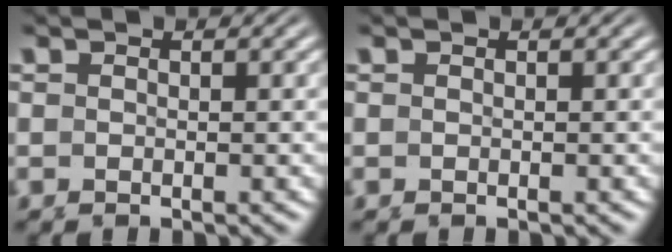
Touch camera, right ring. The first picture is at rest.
{"total": 0.0}